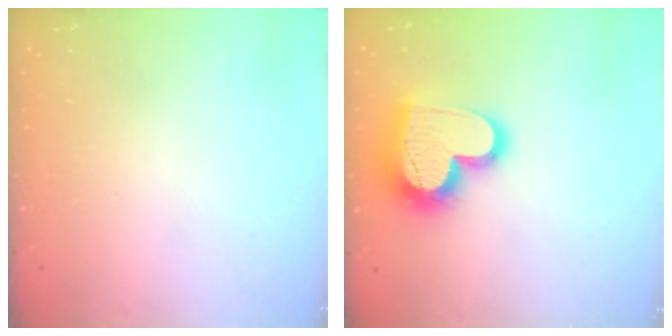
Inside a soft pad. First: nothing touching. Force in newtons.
{"total": 18.5, "press": 18.4, "slide": 1.6}